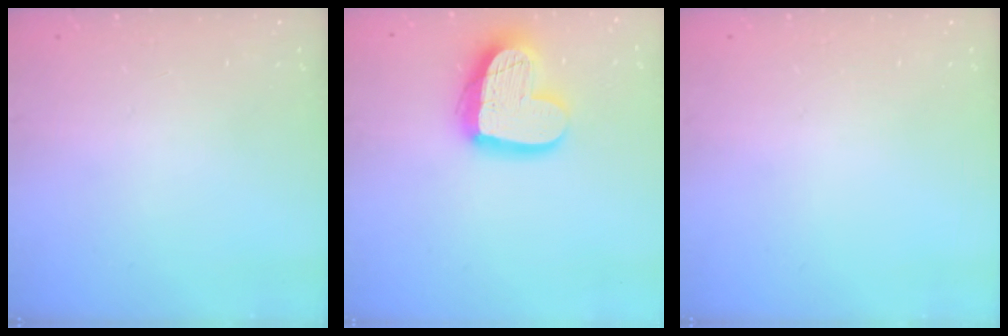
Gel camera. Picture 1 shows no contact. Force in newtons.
{"total": 17.8, "press": 17.7, "slide": 1.7}
{"total": 0.0}